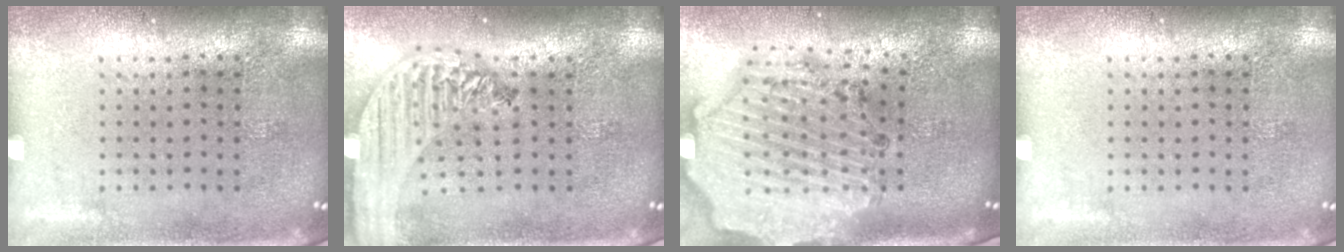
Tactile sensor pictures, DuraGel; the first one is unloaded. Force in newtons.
{"total": 2.5, "press": 2.1, "slide": 1.3}
{"total": 2.9, "press": 2.6, "slide": 1.2}
{"total": 0.0}